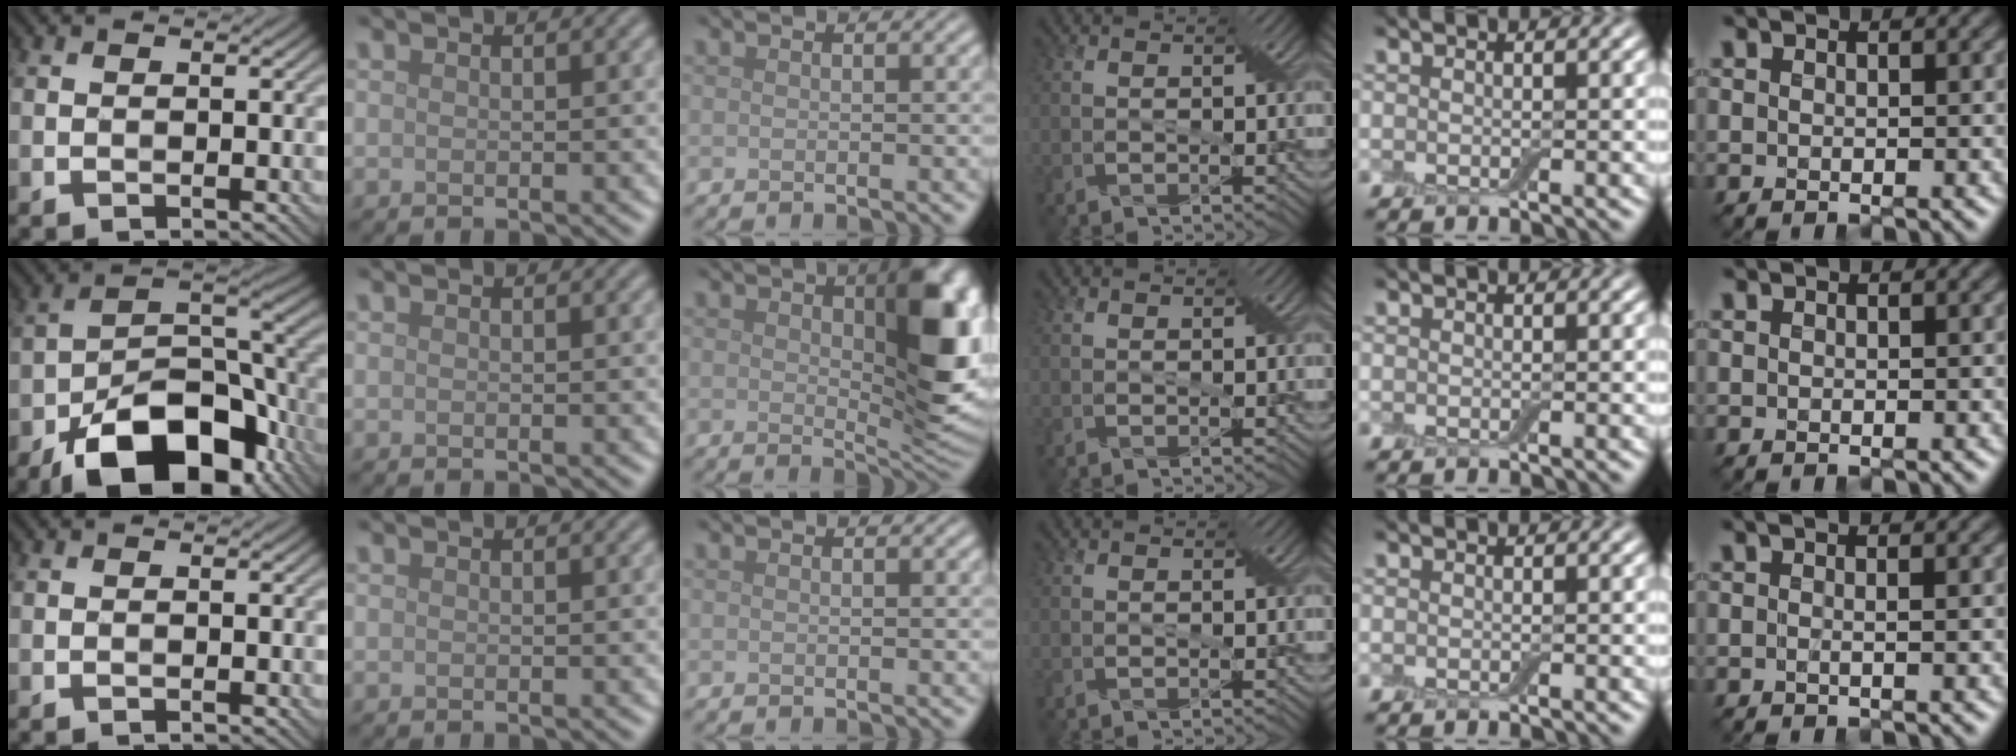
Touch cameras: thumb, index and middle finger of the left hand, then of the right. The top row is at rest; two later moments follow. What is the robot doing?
{"motion": "cut", "object": "aluminum foil"}